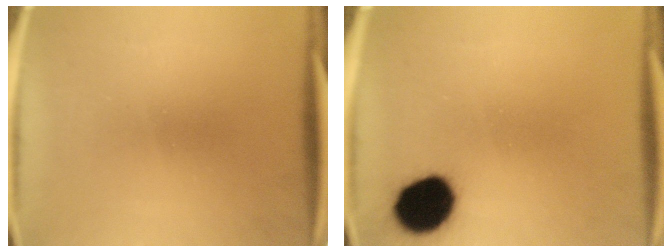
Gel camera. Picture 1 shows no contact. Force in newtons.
{"total": 13.2}